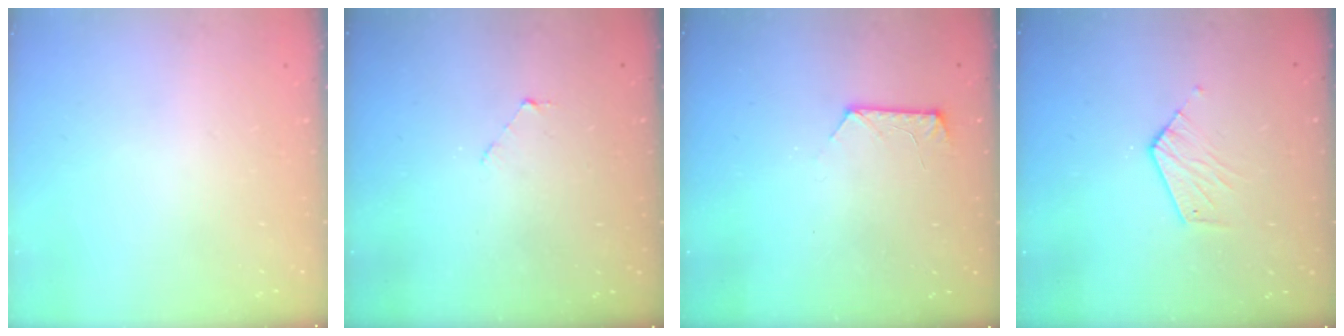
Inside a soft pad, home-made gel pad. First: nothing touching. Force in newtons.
{"total": 1.6, "press": 1.6, "slide": 0.1}
{"total": 8.0, "press": 8.0, "slide": 0.8}
{"total": 6.4, "press": 6.4, "slide": 0.5}